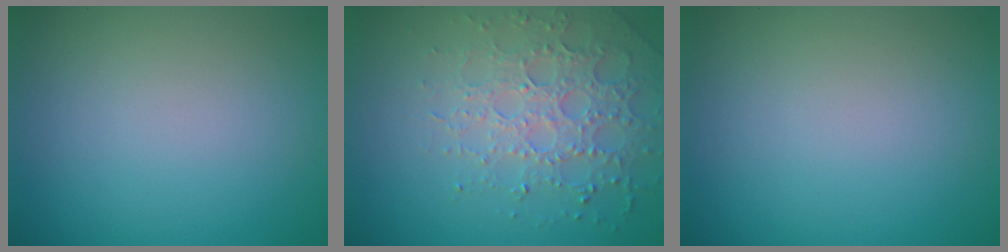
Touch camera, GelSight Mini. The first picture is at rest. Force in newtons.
{"total": 4.1, "press": 3.9, "slide": 1.2}
{"total": 0.0}